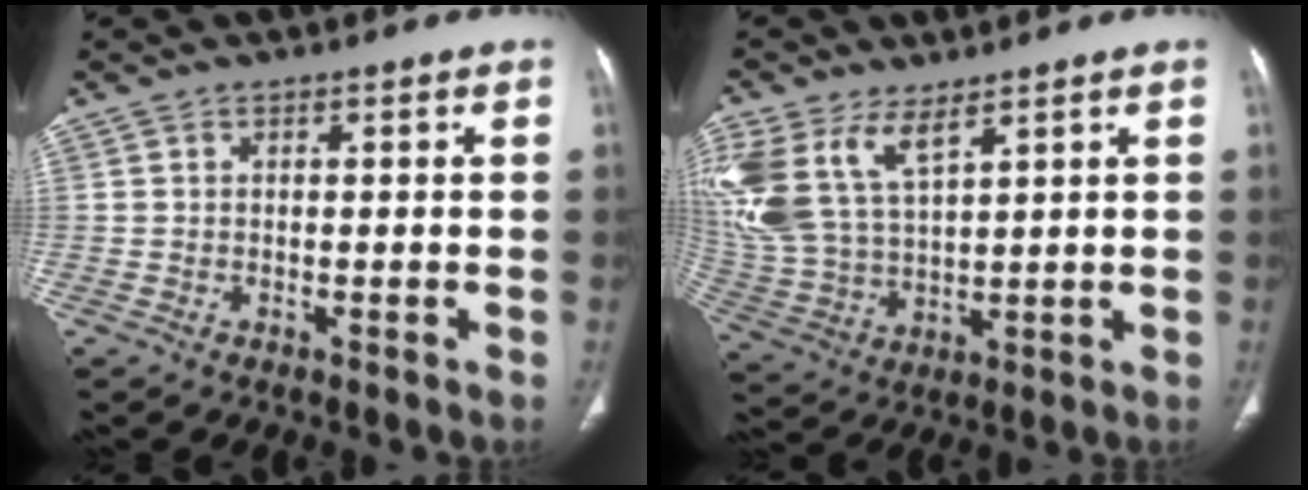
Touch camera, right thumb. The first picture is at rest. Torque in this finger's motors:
{"motor_torque": [-0.44, 1.12, 0.97, 0.92, 0.22]}